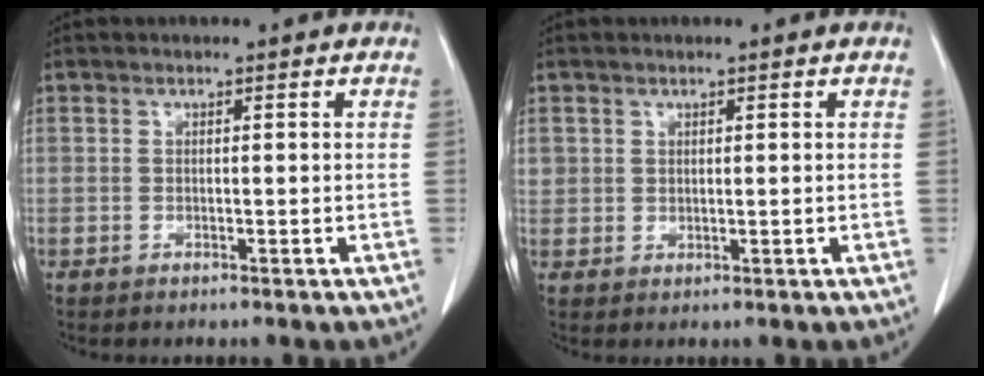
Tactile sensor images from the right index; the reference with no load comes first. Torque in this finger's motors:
{"motor_torque": [0.29, 0.05, 0.15, 0.04]}